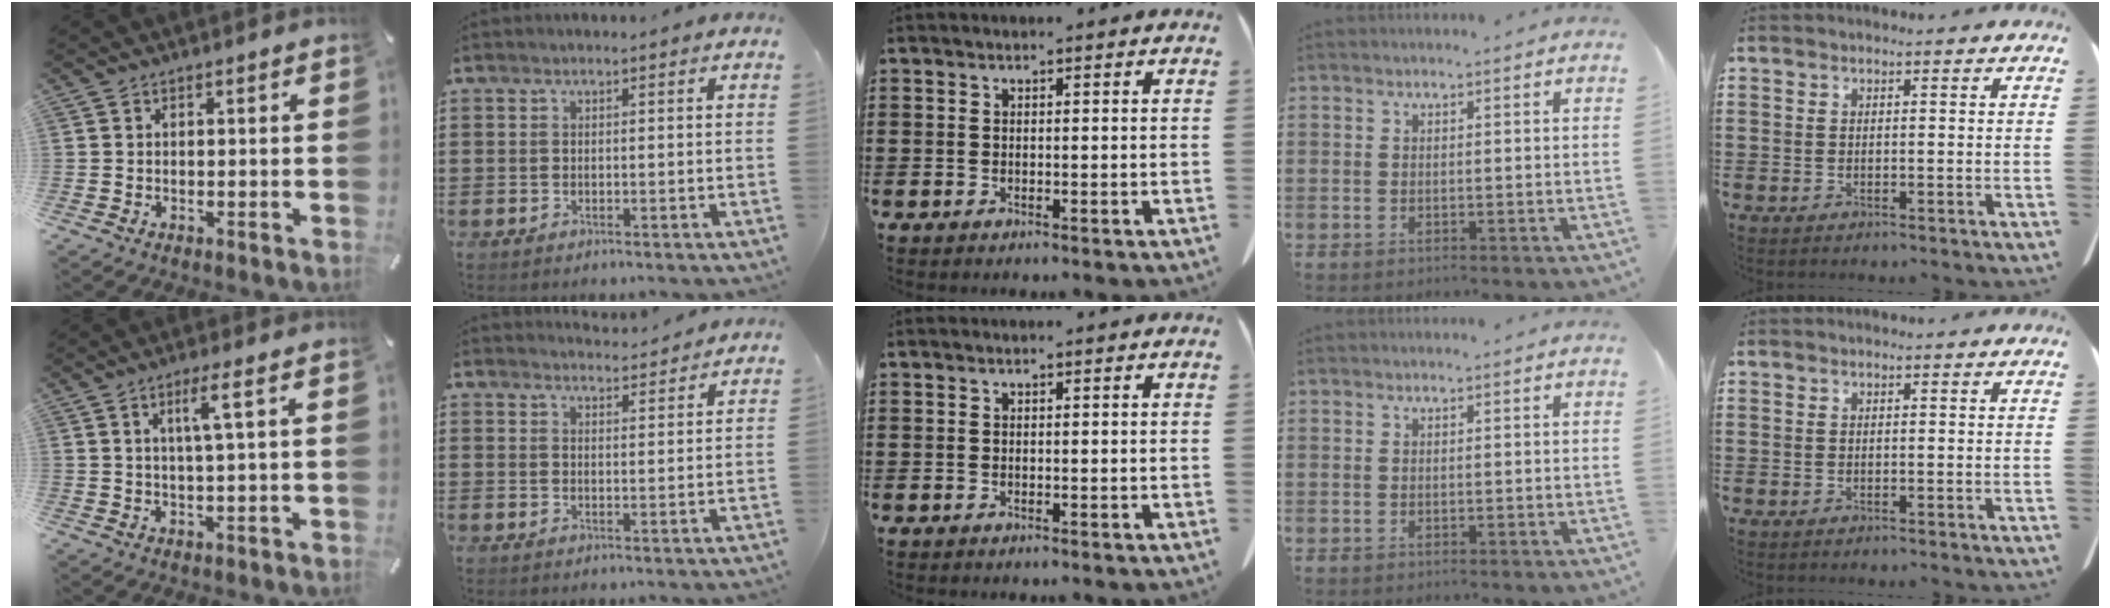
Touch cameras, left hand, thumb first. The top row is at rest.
{"thumb": {"total": 5.5, "force": [1.7, 0.2, 5.2], "torque": [-0.105, 0.000, 0.024]}, "index": {"total": 2.9, "force": [2.9, 0.1, 0.1], "torque": [-0.003, -0.013, 0.053]}}